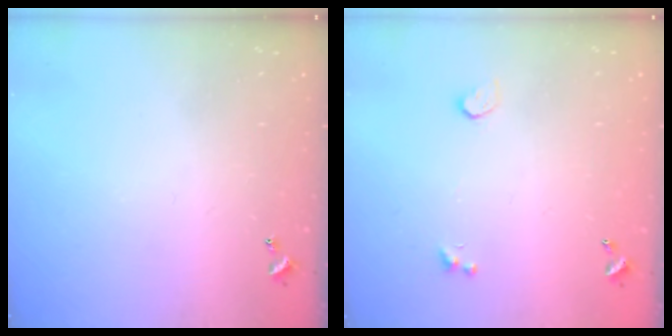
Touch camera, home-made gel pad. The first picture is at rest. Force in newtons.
{"total": 0.9, "press": 0.7, "slide": 0.5}